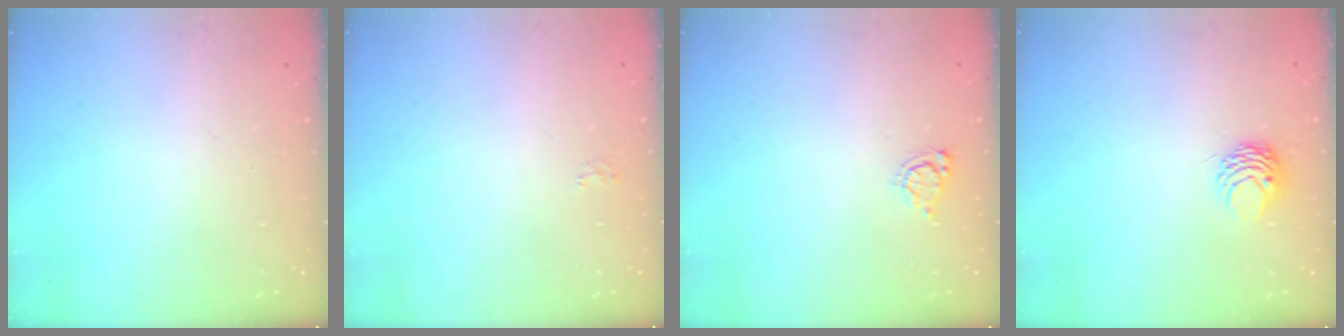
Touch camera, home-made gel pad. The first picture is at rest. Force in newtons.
{"total": 2.6, "press": 2.6, "slide": 0.2}
{"total": 4.5, "press": 4.5, "slide": 0.4}
{"total": 4.2, "press": 4.2, "slide": 0.5}